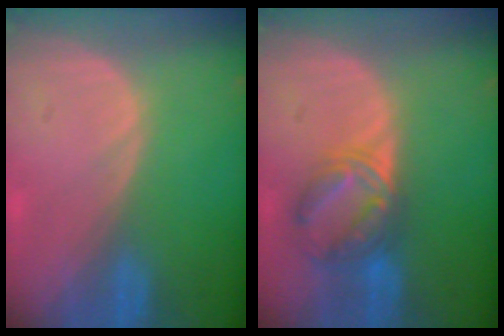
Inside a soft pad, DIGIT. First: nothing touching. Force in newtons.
{"total": 6.6, "press": 6.2, "slide": 2.2}